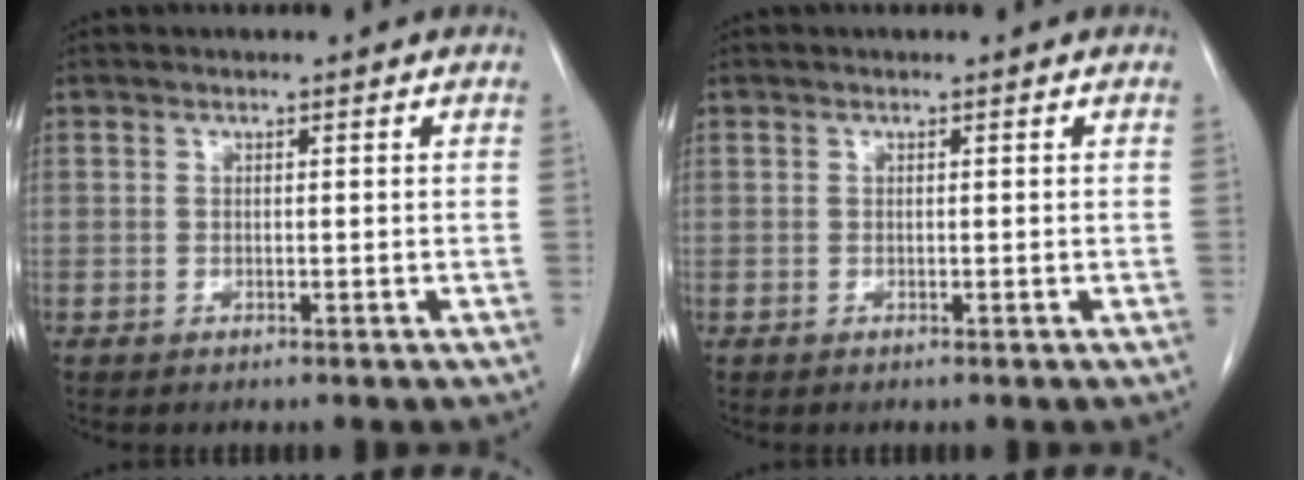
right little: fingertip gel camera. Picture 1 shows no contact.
{"total": 0.0}